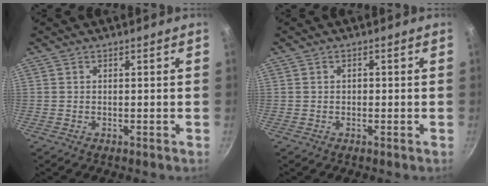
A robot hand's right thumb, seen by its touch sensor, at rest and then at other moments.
{"total": 0.8, "force": [-0.1, 0.7, 0.5], "torque": [-0.005, 0.004, -0.001]}